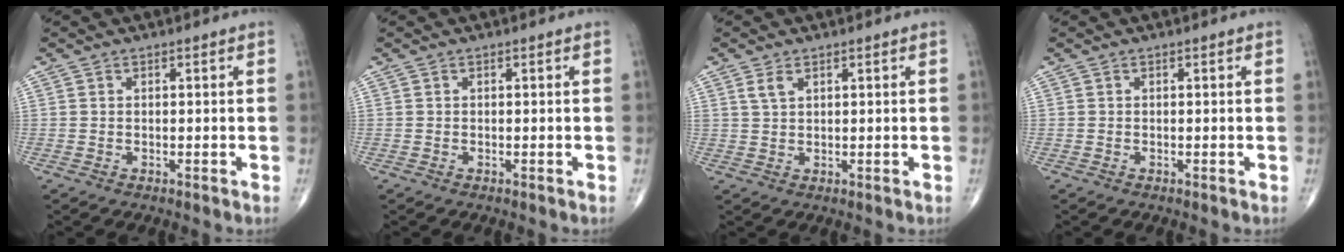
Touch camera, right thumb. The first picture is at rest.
{"total": 0.0}
{"total": 2.3, "force": [1.3, 1.1, 1.5], "torque": [-0.028, 0.001, 0.032]}
{"total": 0.0}